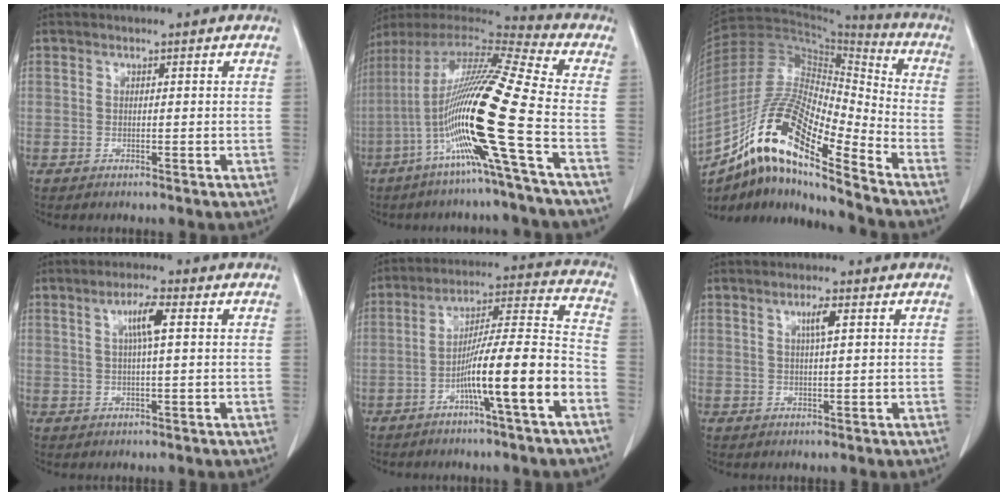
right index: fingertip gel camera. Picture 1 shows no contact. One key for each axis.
{"total": 20.0, "fx": -6.0, "fy": -1.6, "fz": 19.0, "tx": -0.378, "ty": -0.015, "tz": -0.128}
{"total": 20.1, "fx": -13.0, "fy": 2.9, "fz": 15.1, "tx": -0.305, "ty": -0.005, "tz": -0.235}
{"total": 4.2, "fx": 1.3, "fy": 0.3, "fz": 4.0, "tx": -0.075, "ty": 0.005, "tz": 0.023}
{"total": 13.5, "fx": -5.6, "fy": -0.4, "fz": 12.3, "tx": -0.207, "ty": 0.015, "tz": -0.092}
{"total": 2.4, "fx": 1.0, "fy": 0.1, "fz": 2.2, "tx": -0.043, "ty": 0.001, "tz": 0.017}